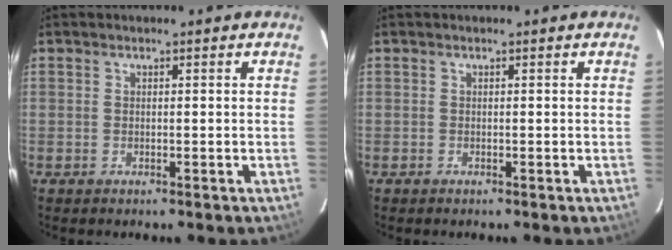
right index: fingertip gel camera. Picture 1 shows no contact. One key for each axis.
{"total": 0.0}